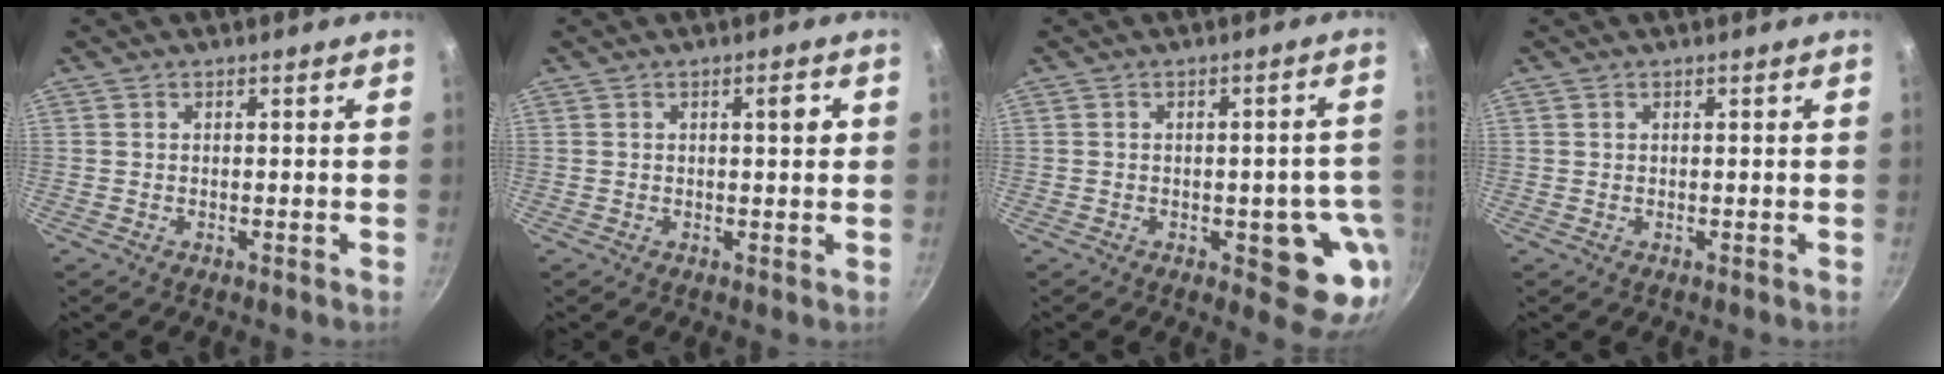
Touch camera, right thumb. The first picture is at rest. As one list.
[{"total": 2.9, "force": [0.7, 0.9, 2.7], "torque": [-0.029, 0.003, 0.009]}, {"total": 10.8, "force": [-3.1, 4.7, 9.2], "torque": [-0.054, 0.010, -0.035]}, {"total": 0.0}]